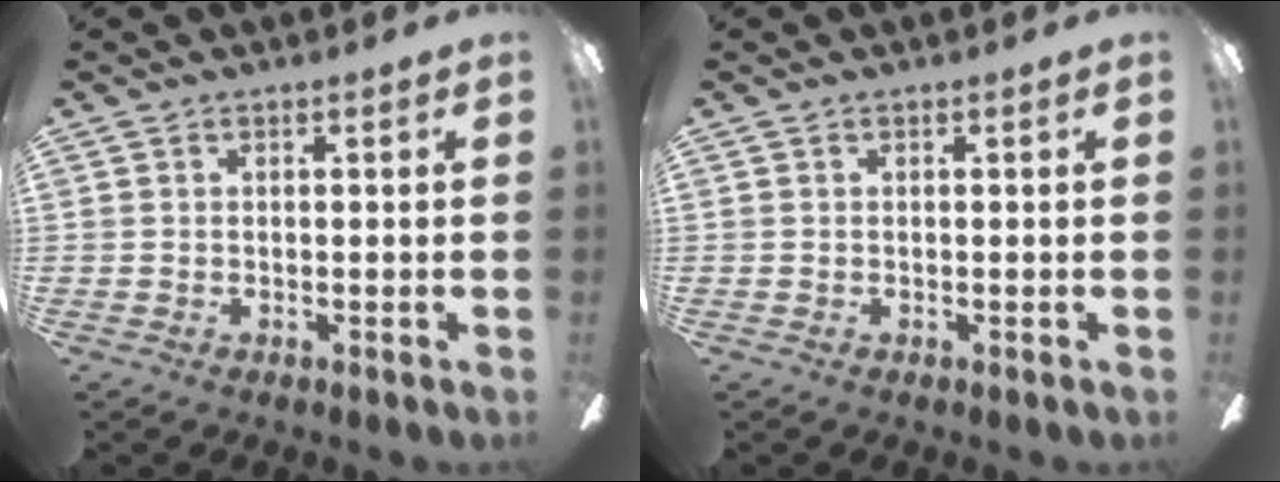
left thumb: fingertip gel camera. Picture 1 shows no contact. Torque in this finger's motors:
{"motor_torque": [0.00, 0.00, -0.01, -0.01, 0.00]}